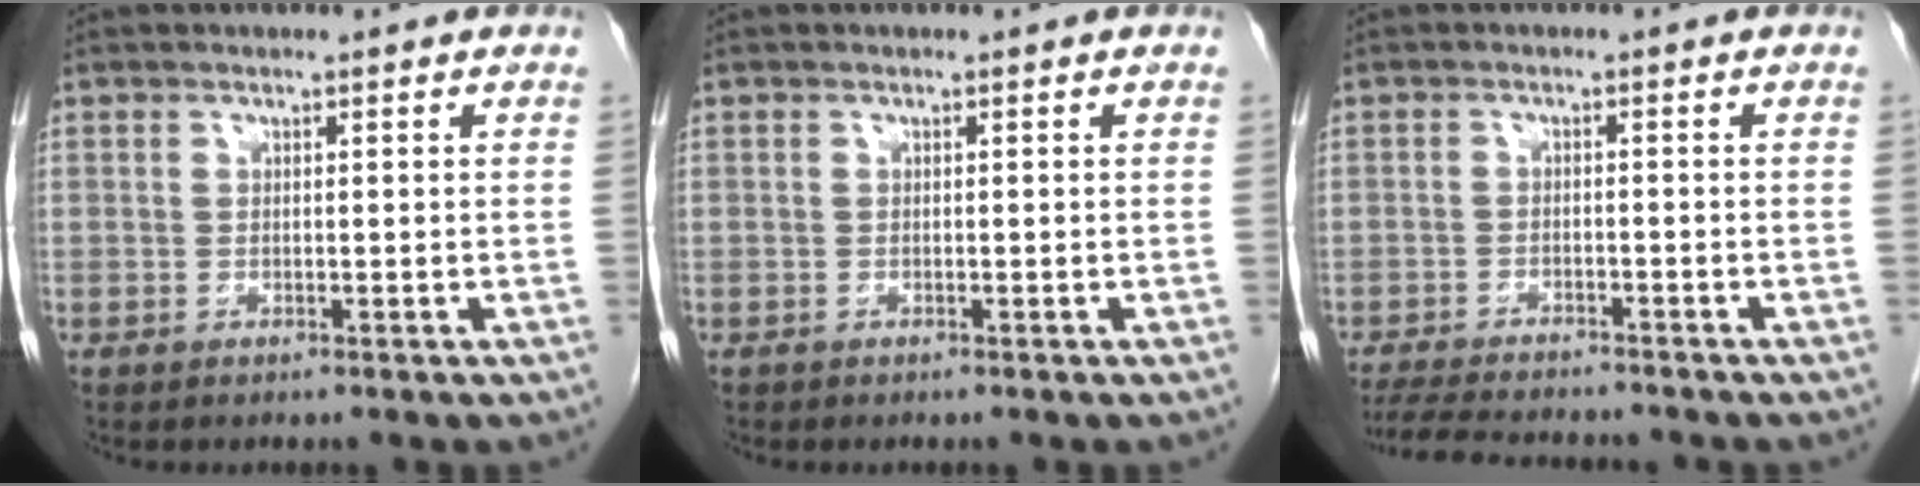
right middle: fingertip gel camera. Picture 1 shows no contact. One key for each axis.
{"total": 0.0}
{"total": 10.9, "fx": -9.9, "fy": 1.7, "fz": 4.2, "tx": -0.075, "ty": -0.013, "tz": -0.146}